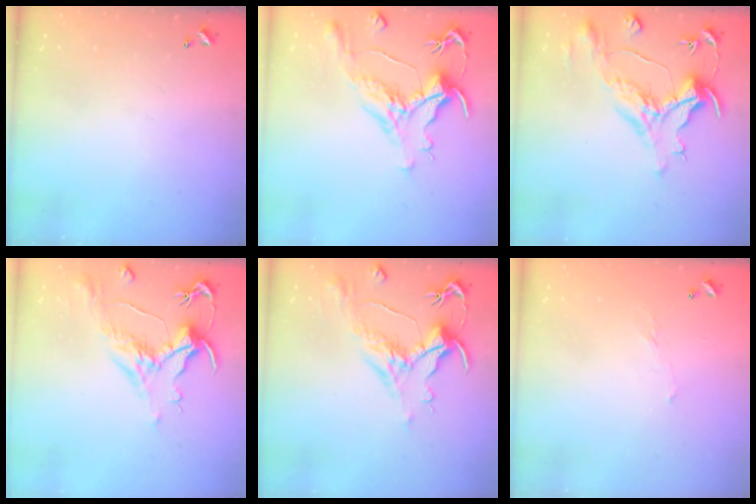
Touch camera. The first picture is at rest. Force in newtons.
{"total": 1.1, "press": 0.0, "slide": 1.1}
{"total": 1.5, "press": 0.8, "slide": 1.2}
{"total": 1.6, "press": 0.7, "slide": 1.4}
{"total": 1.6, "press": 0.7, "slide": 1.4}
{"total": 5.4, "press": 5.4, "slide": 0.8}